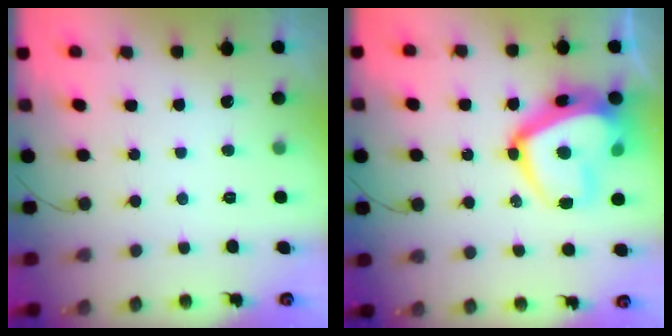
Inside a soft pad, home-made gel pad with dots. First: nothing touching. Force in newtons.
{"total": 20.2, "press": 20.1, "slide": 1.7}